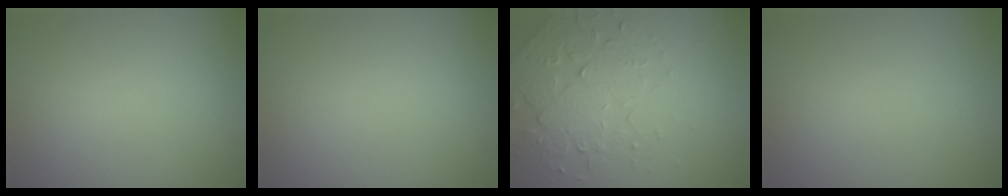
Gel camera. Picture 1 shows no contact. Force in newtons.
{"total": 0.0}
{"total": 5.0, "press": 3.4, "slide": 3.7}
{"total": 0.0}